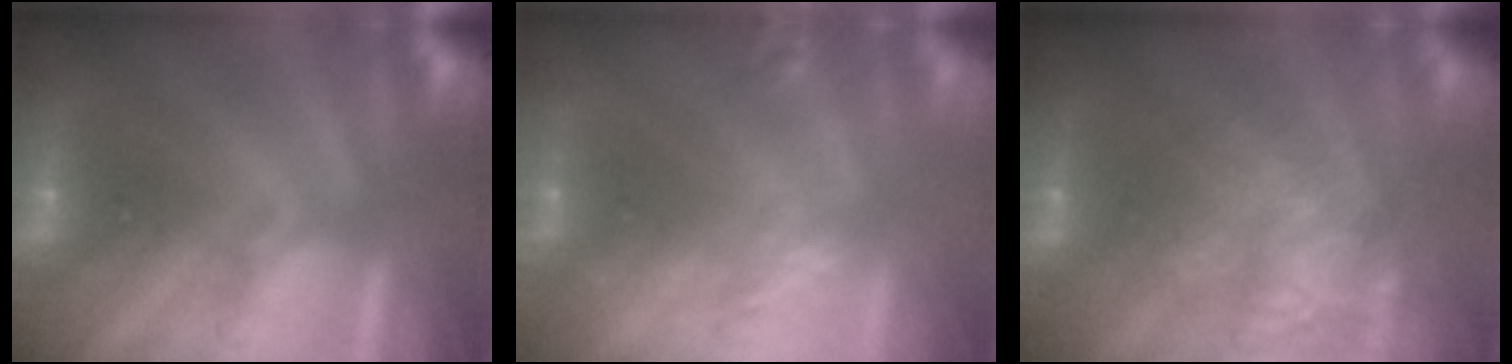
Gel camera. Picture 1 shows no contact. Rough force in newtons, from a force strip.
{"total": 2.8}
{"total": 7.4}